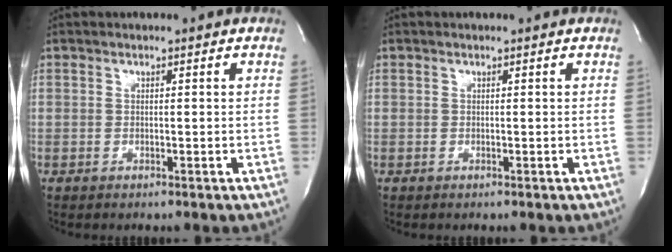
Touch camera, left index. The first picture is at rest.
{"total": 0.0}